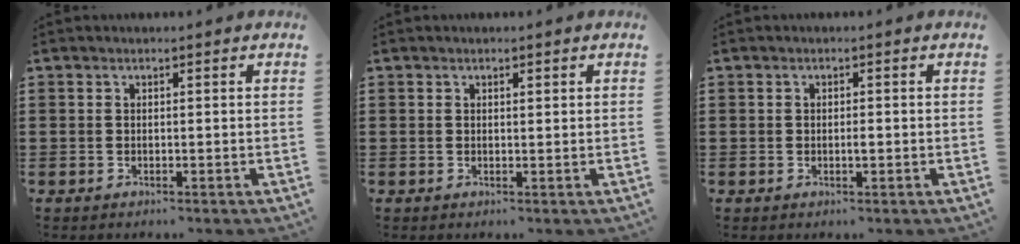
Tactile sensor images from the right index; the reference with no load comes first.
{"total": 0.6, "force": [0.3, 0.3, 0.4], "torque": [-0.008, 0.003, 0.006]}
{"total": 1.3, "force": [-0.2, 0.5, 1.2], "torque": [-0.022, -0.001, -0.004]}